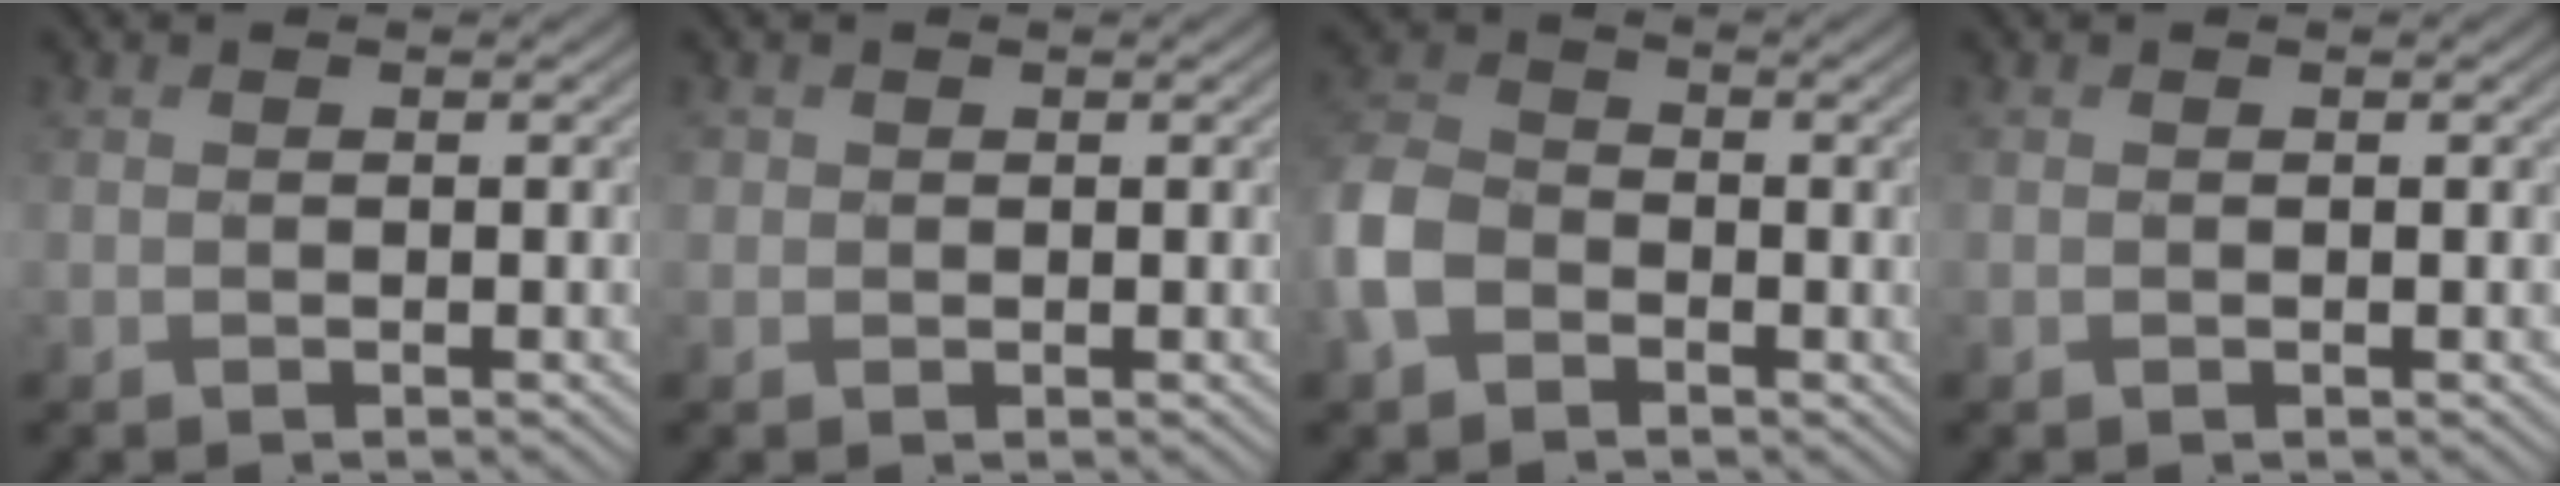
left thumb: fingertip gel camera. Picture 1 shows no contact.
{"total": 1.1, "force": [0.3, 1.0, 0.1], "torque": [-0.002, -0.002, 0.004]}
{"total": 8.2, "force": [-3.3, 6.1, 4.4], "torque": [-0.128, -0.007, -0.089]}
{"total": 0.0}